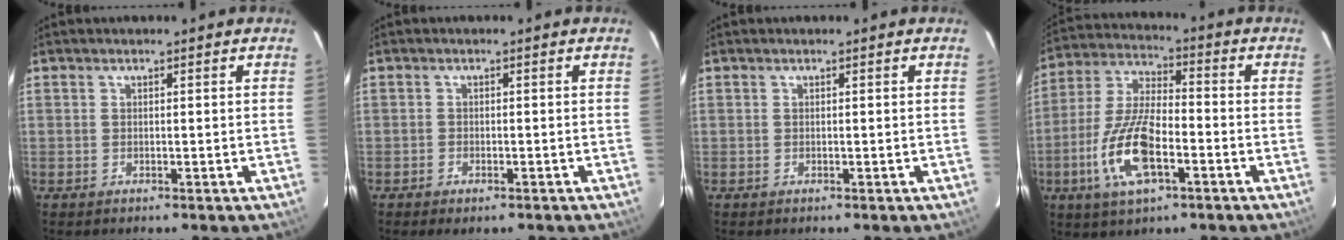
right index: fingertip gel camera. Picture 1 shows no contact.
{"total": 2.2, "force": [-1.6, 1.0, 1.1], "torque": [-0.028, -0.006, -0.028]}
{"total": 0.0}
{"total": 14.6, "force": [-5.3, 5.4, 12.4], "torque": [-0.267, -0.007, -0.102]}